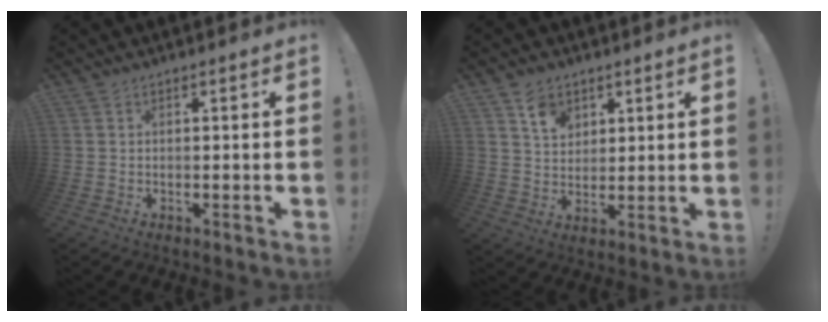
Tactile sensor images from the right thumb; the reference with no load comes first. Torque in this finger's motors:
{"motor_torque": [-0.12, -0.06, -0.48, 0.00, -0.01]}